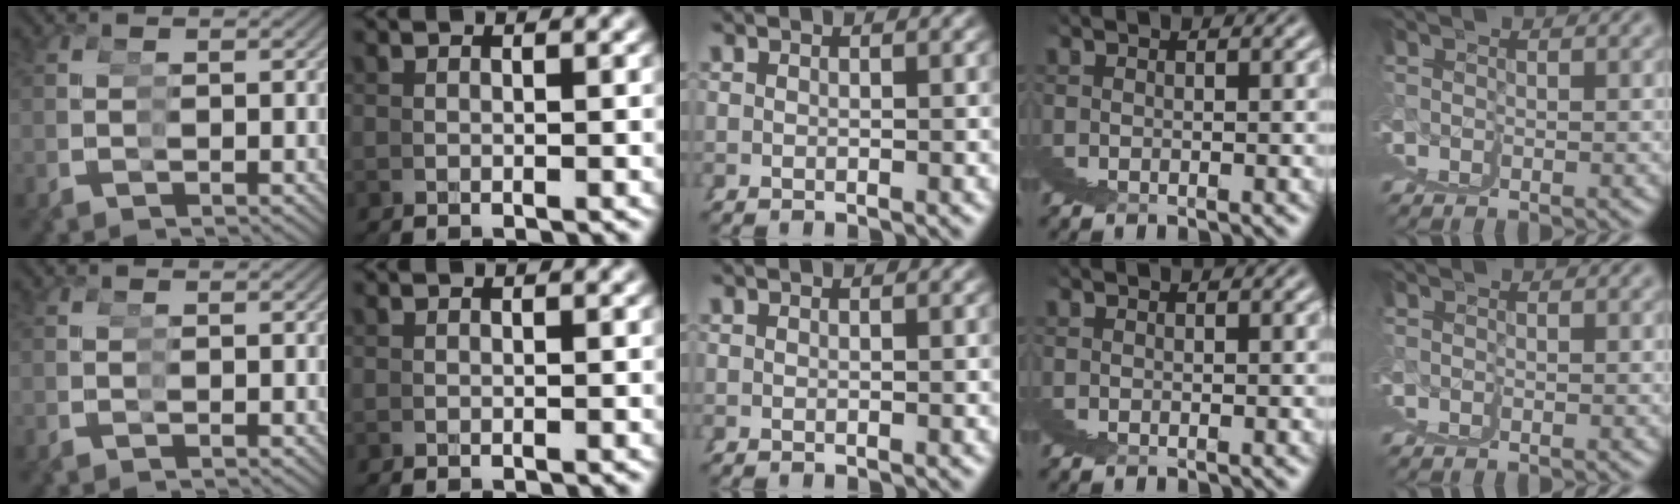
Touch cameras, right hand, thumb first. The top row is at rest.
{}